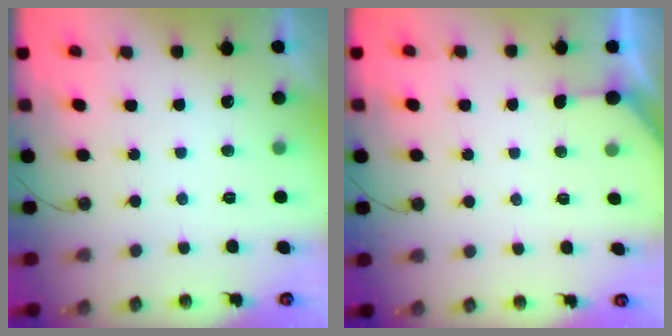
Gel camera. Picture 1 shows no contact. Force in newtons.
{"total": 2.7, "press": 2.7, "slide": 0.3}